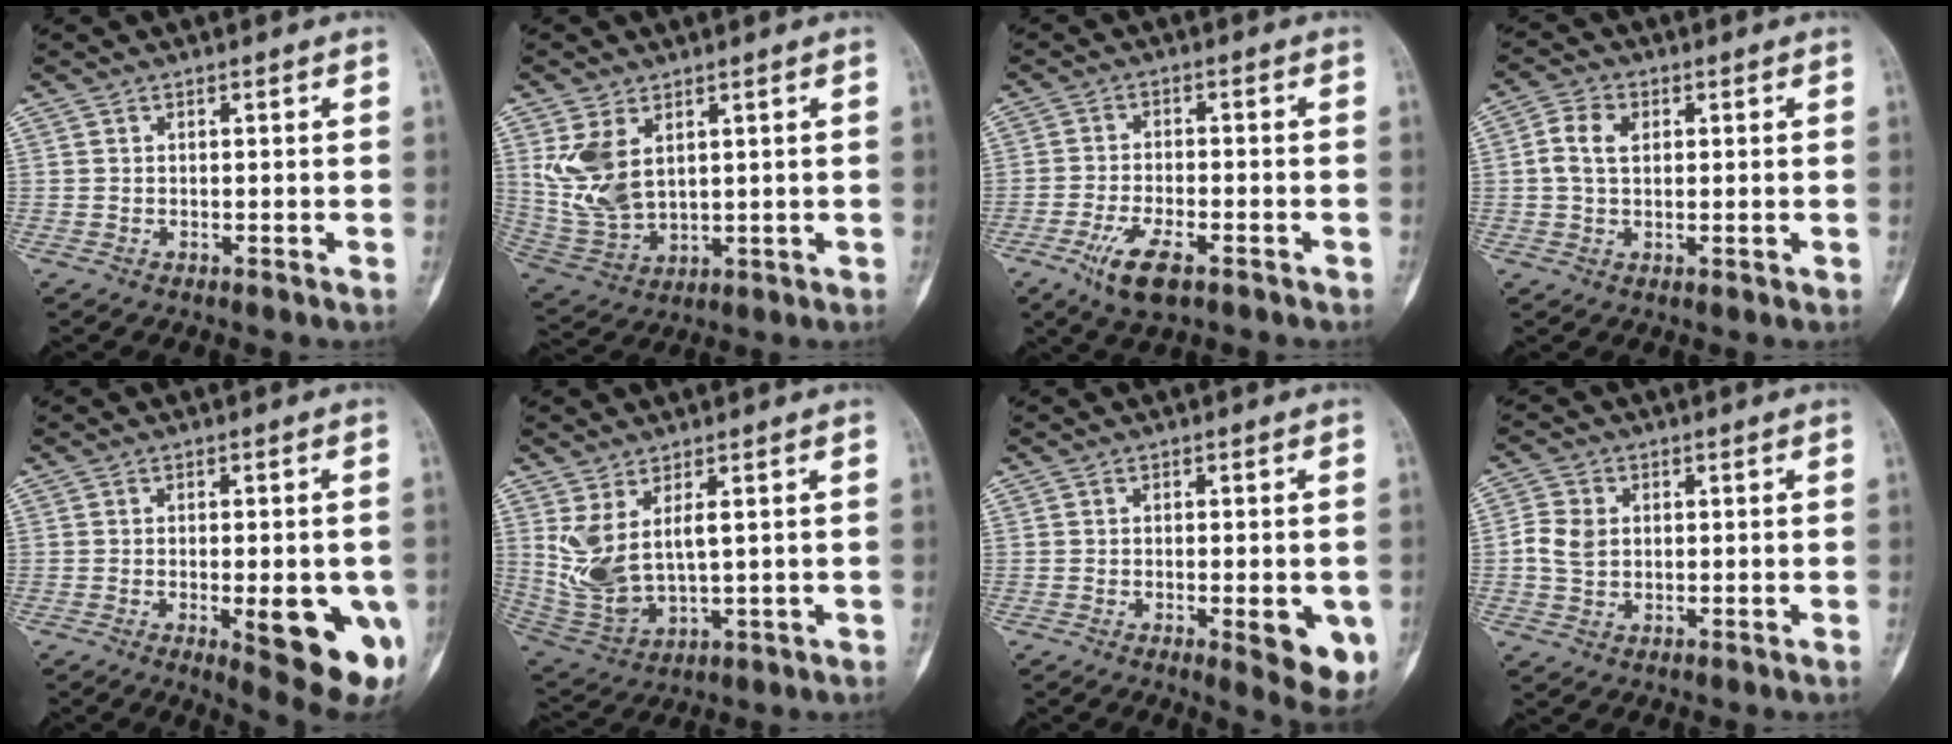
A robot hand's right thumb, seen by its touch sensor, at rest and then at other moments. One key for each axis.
{"total": 10.3, "fx": 3.1, "fy": 6.5, "fz": 7.3, "tx": -0.139, "ty": -0.014, "tz": 0.081}
{"total": 8.0, "fx": -4.3, "fy": 3.2, "fz": 5.9, "tx": -0.113, "ty": 0.010, "tz": -0.075}
{"total": 5.3, "fx": 0.7, "fy": 3.8, "fz": 3.6, "tx": -0.066, "ty": 0.010, "tz": 0.008}
{"total": 13.6, "fx": -3.6, "fy": 4.4, "fz": 12.3, "tx": -0.125, "ty": -0.012, "tz": -0.034}
{"total": 10.2, "fx": 2.3, "fy": 5.3, "fz": 8.4, "tx": -0.164, "ty": -0.015, "tz": 0.069}
{"total": 8.6, "fx": -2.4, "fy": 2.9, "fz": 7.8, "tx": -0.078, "ty": -0.011, "tz": -0.025}
{"total": 4.9, "fx": 0.2, "fy": 3.9, "fz": 3.0, "tx": -0.053, "ty": 0.007, "tz": -0.001}